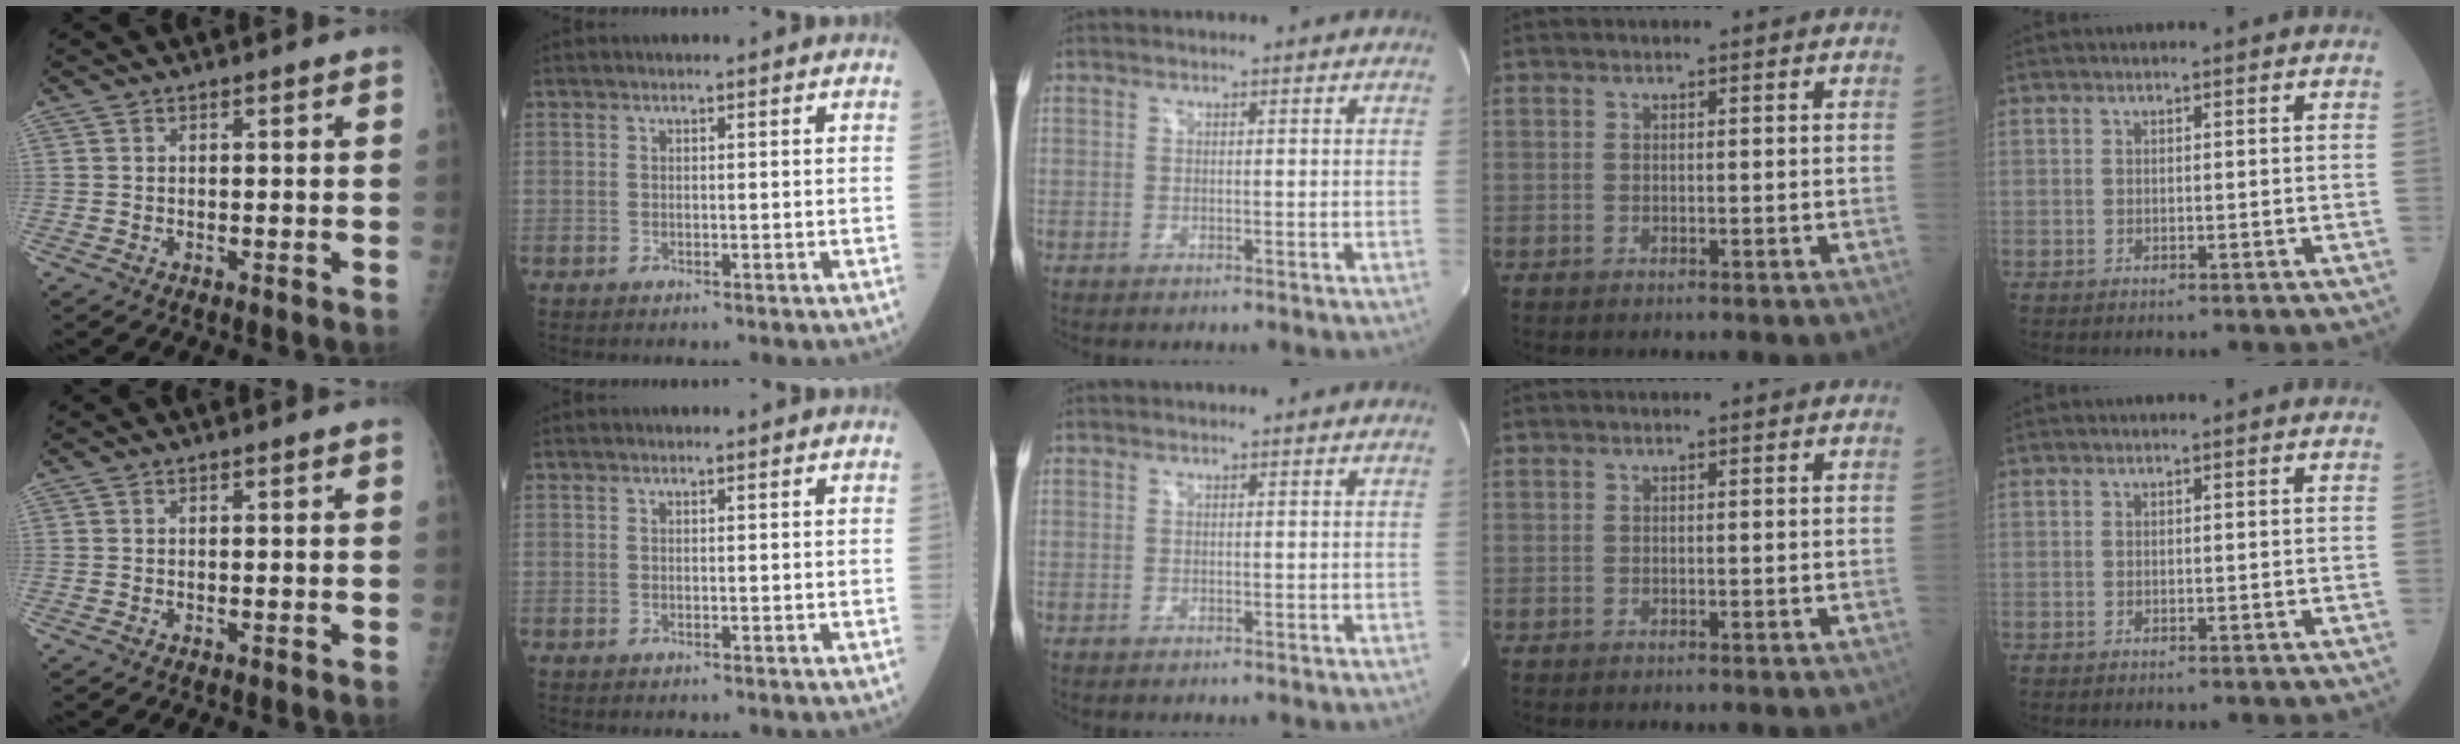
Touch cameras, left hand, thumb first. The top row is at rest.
{}